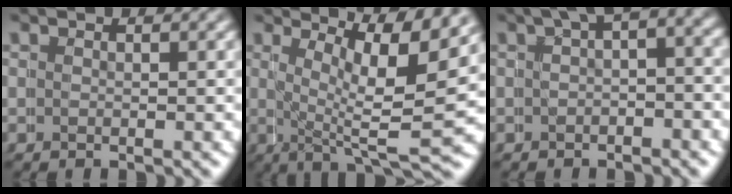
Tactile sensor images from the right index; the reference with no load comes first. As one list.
[{"total": 8.6, "force": [2.1, 2.8, 7.9], "torque": [-0.107, -0.015, 0.027]}, {"total": 3.2, "force": [0.8, 1.8, 2.5], "torque": [-0.027, 0.012, 0.001]}]